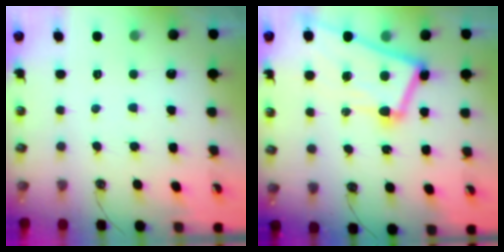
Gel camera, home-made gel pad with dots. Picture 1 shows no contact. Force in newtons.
{"total": 12.1, "press": 12.1, "slide": 1.0}